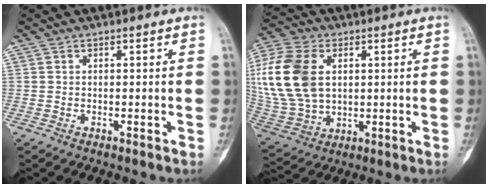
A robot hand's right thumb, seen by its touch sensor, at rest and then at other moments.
{"total": 19.3, "force": [3.3, 13.0, 13.9], "torque": [-0.310, -0.005, 0.071]}